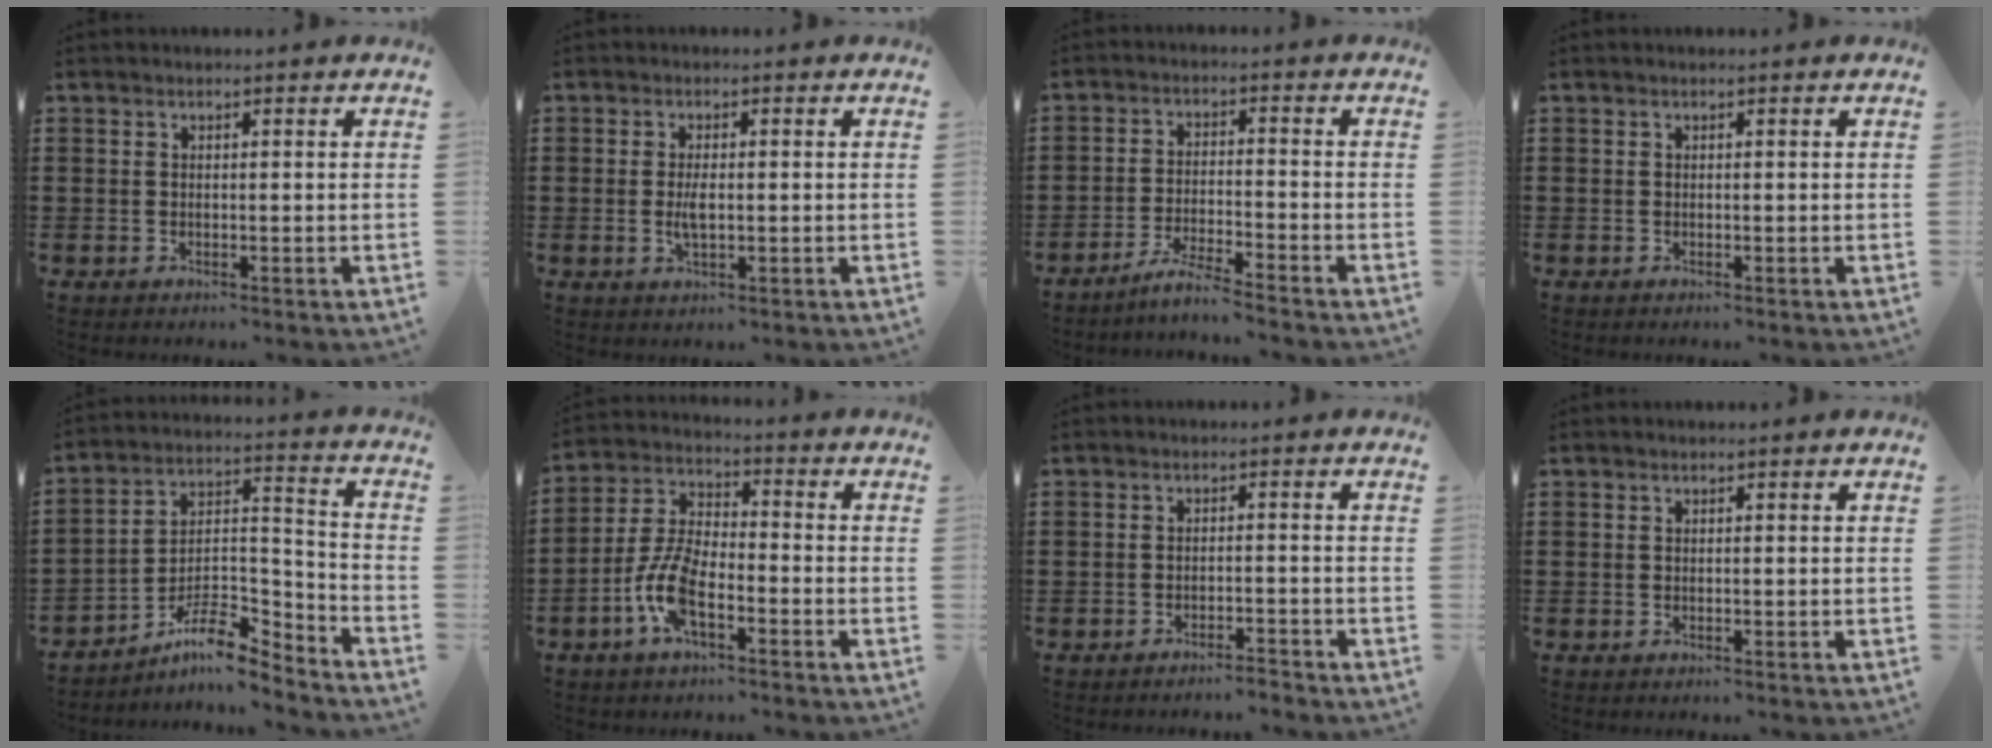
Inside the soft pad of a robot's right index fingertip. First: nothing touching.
{"total": 3.0, "force": [-0.2, 1.2, 2.8], "torque": [-0.060, -0.003, -0.006]}
{"total": 4.4, "force": [-4.1, -0.6, 1.6], "torque": [-0.034, -0.007, -0.080]}
{"total": 0.0}
{"total": 9.4, "force": [-7.5, 2.7, 5.0], "torque": [-0.087, 0.011, -0.143]}
{"total": 8.4, "force": [-3.7, 3.5, 6.7], "torque": [-0.167, -0.007, -0.077]}
{"total": 2.2, "force": [-2.1, -0.1, 0.3], "torque": [-0.009, 0.002, -0.045]}
{"total": 0.0}